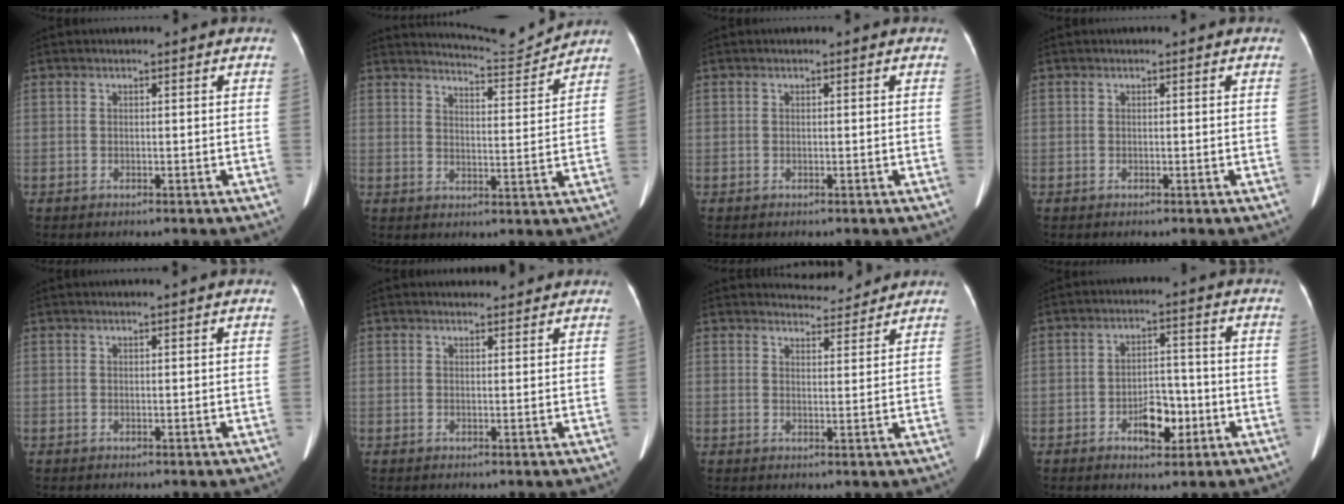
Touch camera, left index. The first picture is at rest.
{"total": 7.1, "force": [7.0, -1.3, -0.4], "torque": [-0.014, -0.018, 0.109]}
{"total": 0.0}
{"total": 0.0}
{"total": 0.6, "force": [0.4, -0.3, 0.4], "torque": [-0.013, -0.001, 0.014]}
{"total": 2.3, "force": [2.3, 0.4, 0.1], "torque": [-0.009, 0.010, 0.030]}
{"total": 4.2, "force": [4.1, 0.6, -0.4], "torque": [-0.005, 0.002, 0.057]}
{"total": 5.8, "force": [-2.5, 3.0, 4.2], "torque": [-0.069, 0.011, -0.037]}